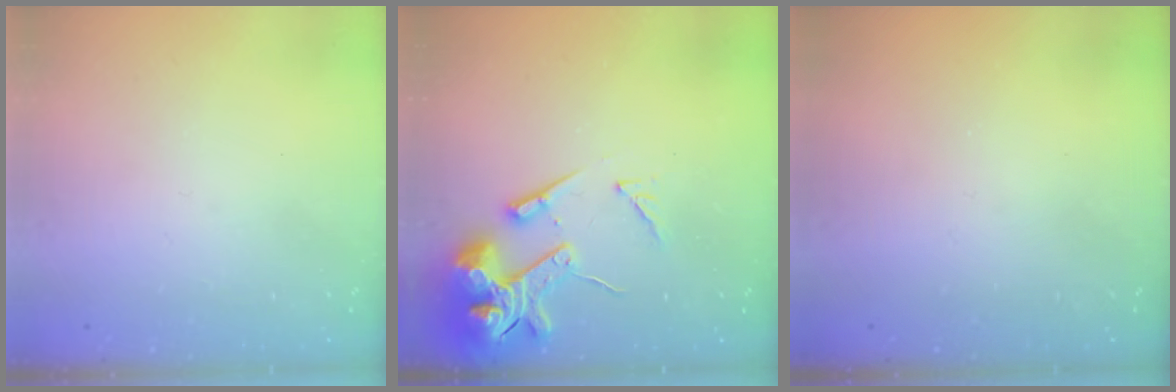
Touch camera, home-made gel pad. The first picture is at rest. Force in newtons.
{"total": 15.5, "press": 15.3, "slide": 2.1}
{"total": 0.0}